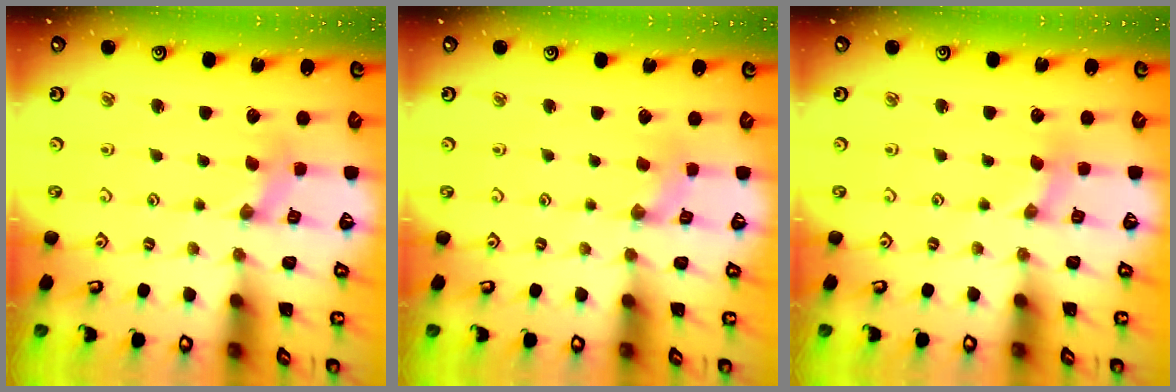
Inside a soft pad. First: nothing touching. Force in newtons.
{"total": 0.9, "press": 0.9, "slide": 0.2}
{"total": 0.0}